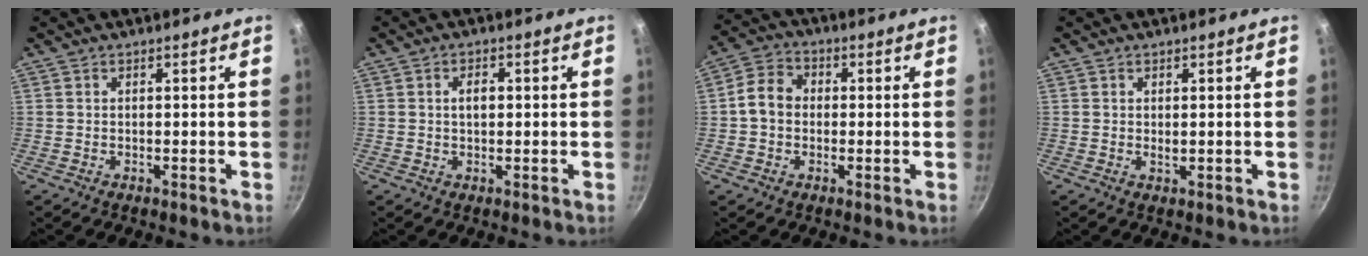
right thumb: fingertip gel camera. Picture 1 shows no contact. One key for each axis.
{"total": 2.7, "fx": 0.3, "fy": 1.7, "fz": 2.1, "tx": -0.026, "ty": 0.006, "tz": 0.003}
{"total": 6.6, "fx": -0.1, "fy": 5.4, "fz": 3.8, "tx": -0.048, "ty": 0.018, "tz": -0.019}
{"total": 0.9, "fx": 0.3, "fy": 0.6, "fz": 0.7, "tx": -0.010, "ty": -0.002, "tz": 0.004}